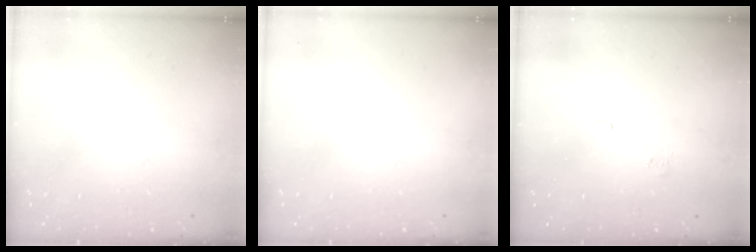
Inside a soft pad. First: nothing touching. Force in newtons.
{"total": 0.0}
{"total": 3.6, "press": 3.5, "slide": 0.9}